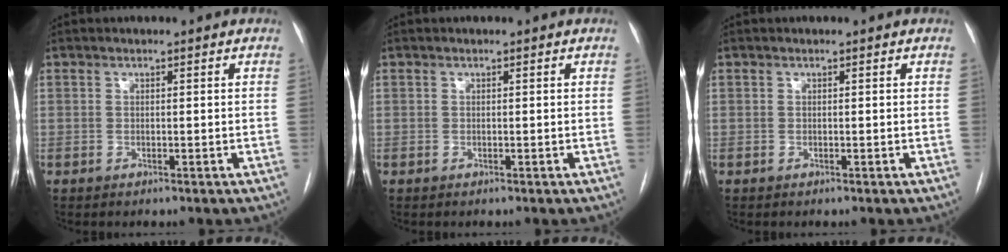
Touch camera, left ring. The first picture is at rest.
{"total": 0.0}
{"total": 0.0}